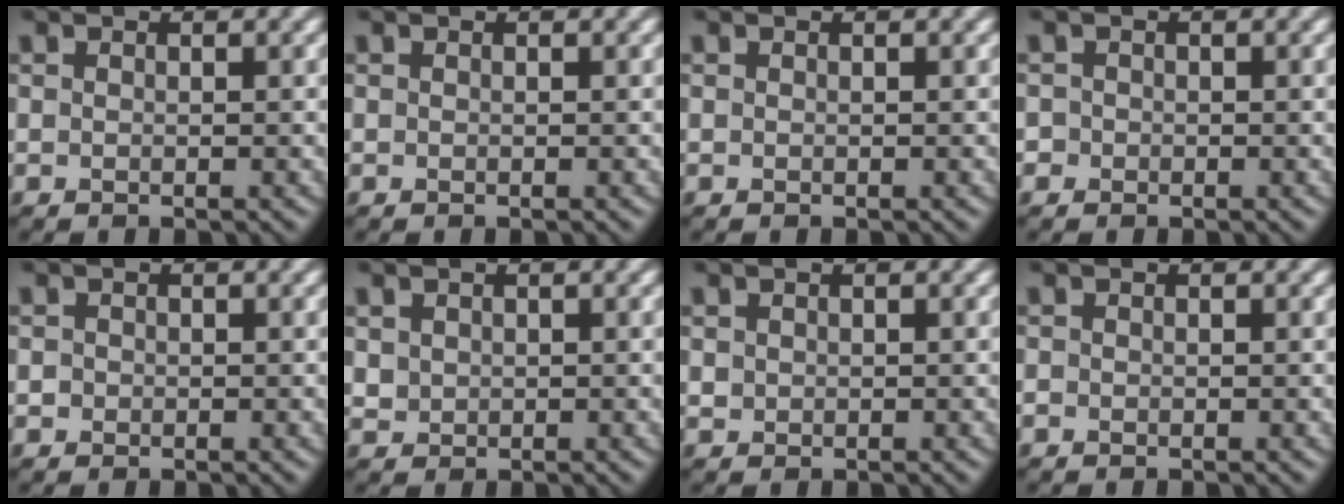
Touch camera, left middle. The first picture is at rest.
{"total": 0.0}
{"total": 0.0}
{"total": 0.8, "force": [-0.2, 0.8, 0.0], "torque": [0.007, -0.002, -0.008]}
{"total": 0.6, "force": [-0.1, 0.5, 0.1], "torque": [0.003, -0.004, -0.004]}
{"total": 1.0, "force": [0.4, 0.9, 0.2], "torque": [-0.002, -0.003, 0.012]}
{"total": 0.5, "force": [0.2, 0.5, 0.1], "torque": [0.003, -0.002, 0.006]}
{"total": 0.0}